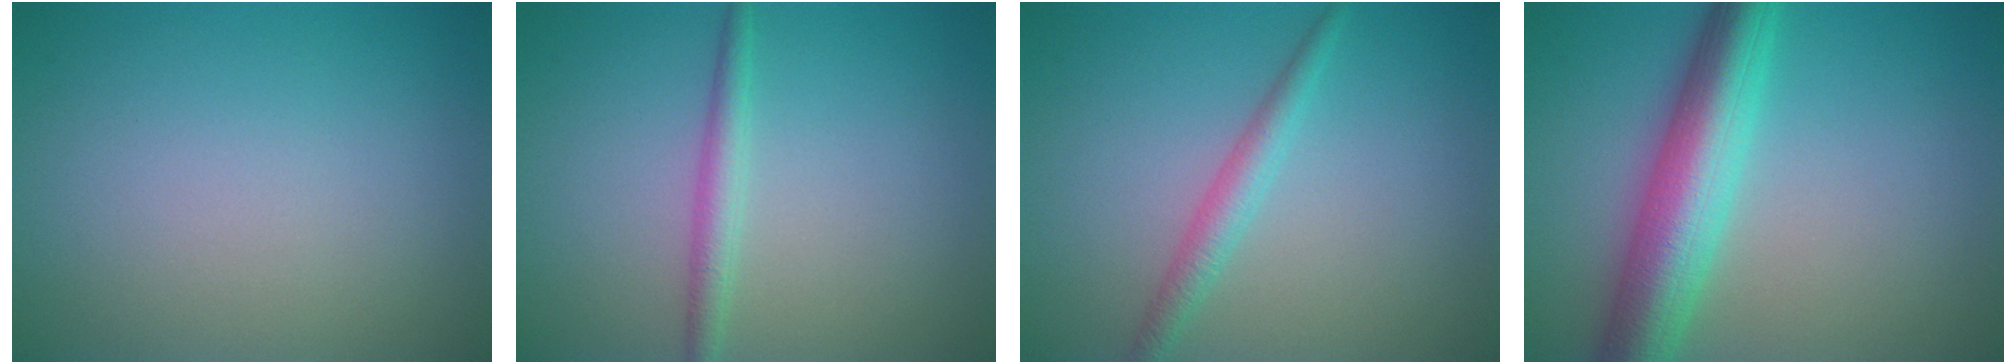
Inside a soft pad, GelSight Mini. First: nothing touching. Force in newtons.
{"total": 2.0, "press": 2.0, "slide": 0.0}
{"total": 2.0, "press": 2.0, "slide": 0.0}
{"total": 7.5, "press": 7.5, "slide": 0.2}